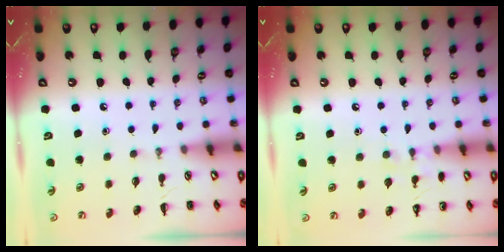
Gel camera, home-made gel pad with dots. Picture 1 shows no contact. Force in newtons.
{"total": 6.6, "press": 6.3, "slide": 2.0}